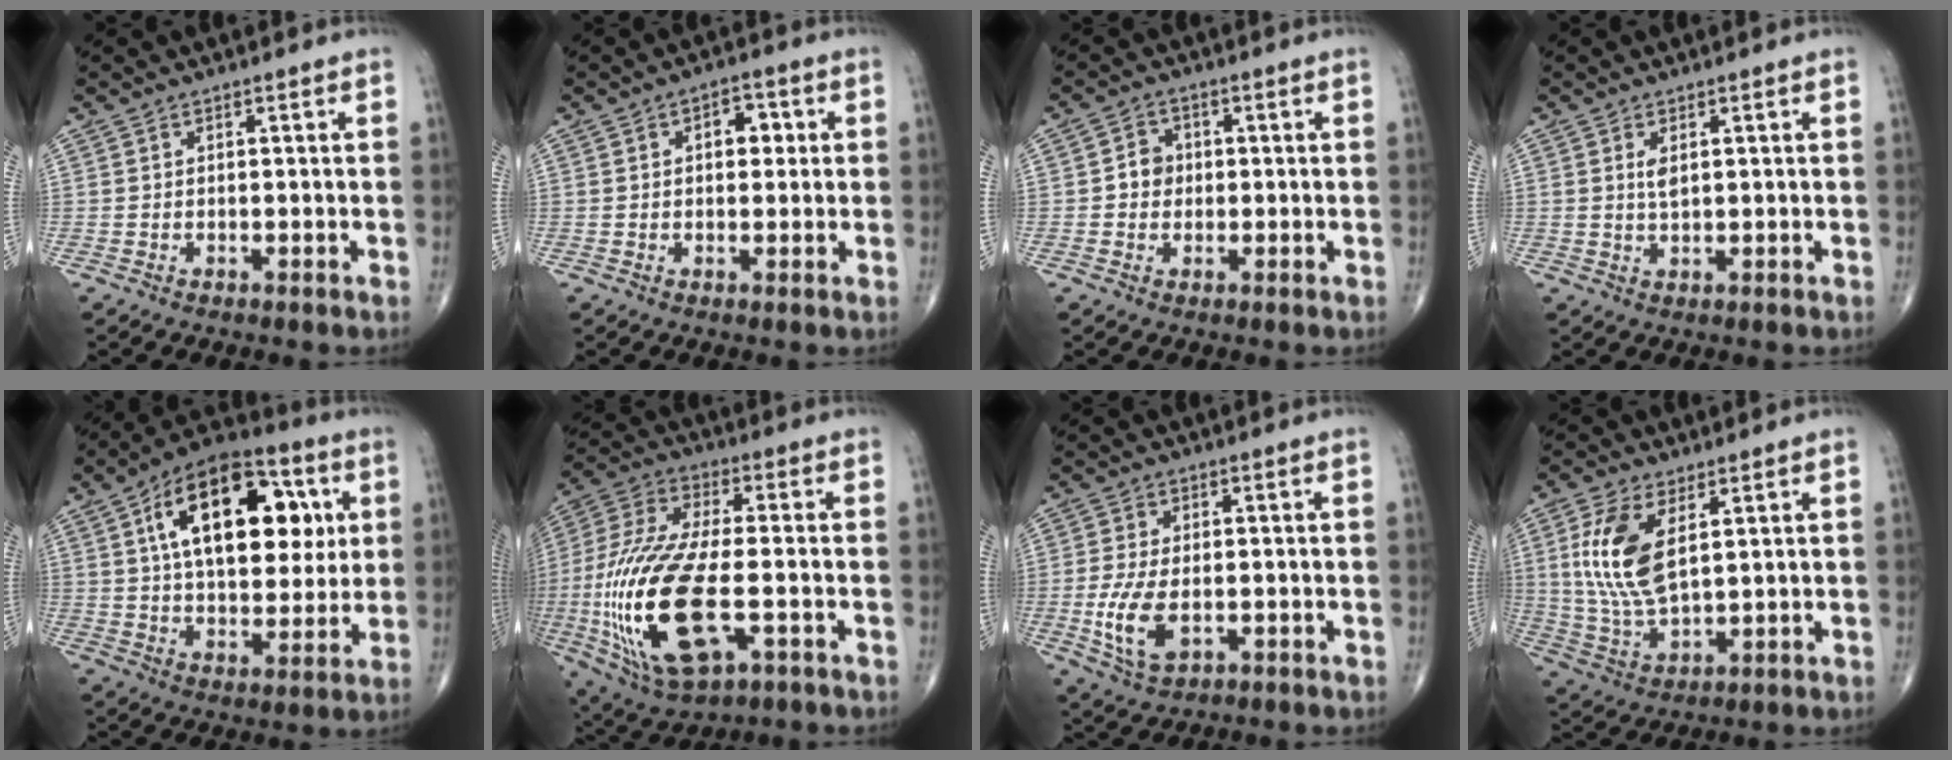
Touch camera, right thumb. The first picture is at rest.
{"total": 4.6, "force": [1.0, 3.0, 3.4], "torque": [-0.027, 0.005, 0.009]}
{"total": 3.6, "force": [-0.1, 3.2, 1.6], "torque": [-0.008, 0.009, -0.009]}
{"total": 2.2, "force": [0.7, 1.0, 1.9], "torque": [-0.034, -0.005, 0.016]}
{"total": 24.5, "force": [6.9, 13.3, 19.3], "torque": [-0.273, 0.000, 0.104]}
{"total": 25.6, "force": [-5.6, 10.6, 22.6], "torque": [-0.528, -0.007, -0.085]}
{"total": 8.8, "force": [-1.8, 4.7, 7.2], "torque": [-0.149, -0.010, -0.027]}
{"total": 12.9, "force": [3.8, 6.2, 10.6], "torque": [-0.226, -0.013, 0.084]}